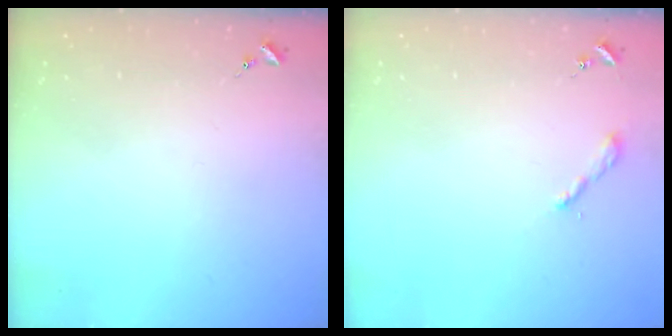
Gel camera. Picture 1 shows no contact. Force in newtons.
{"total": 2.2, "press": 2.2, "slide": 0.2}